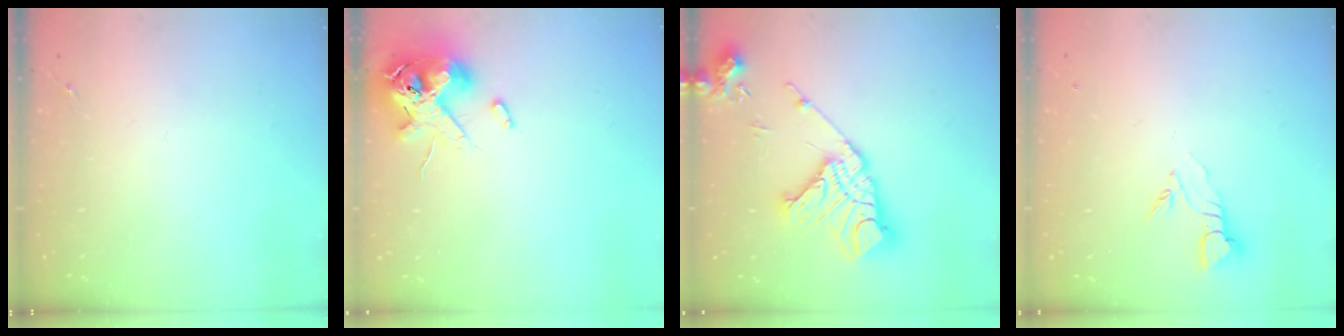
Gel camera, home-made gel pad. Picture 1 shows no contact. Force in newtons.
{"total": 12.9, "press": 12.7, "slide": 2.2}
{"total": 18.0, "press": 17.9, "slide": 2.5}
{"total": 3.8, "press": 3.8, "slide": 0.2}